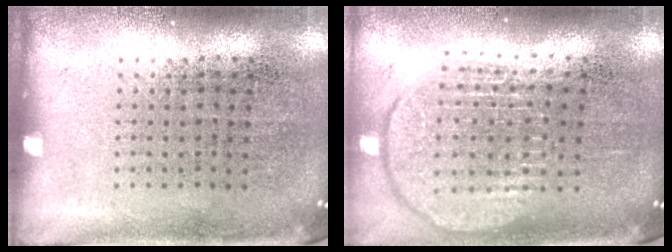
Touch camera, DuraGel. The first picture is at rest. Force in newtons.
{"total": 1.8, "press": 1.6, "slide": 1.0}